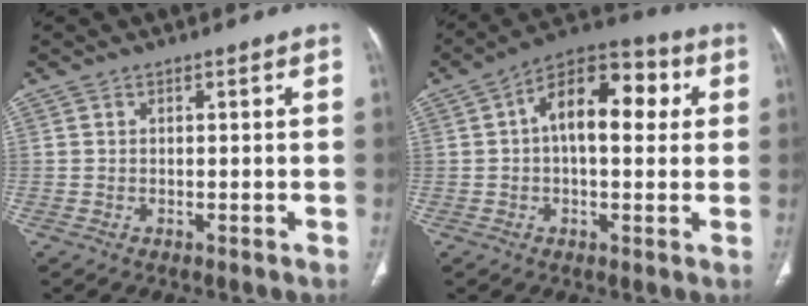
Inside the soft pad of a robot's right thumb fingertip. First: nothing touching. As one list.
[{"total": 14.2, "force": [2.6, 7.5, 11.7], "torque": [-0.156, 0.030, 0.032]}]